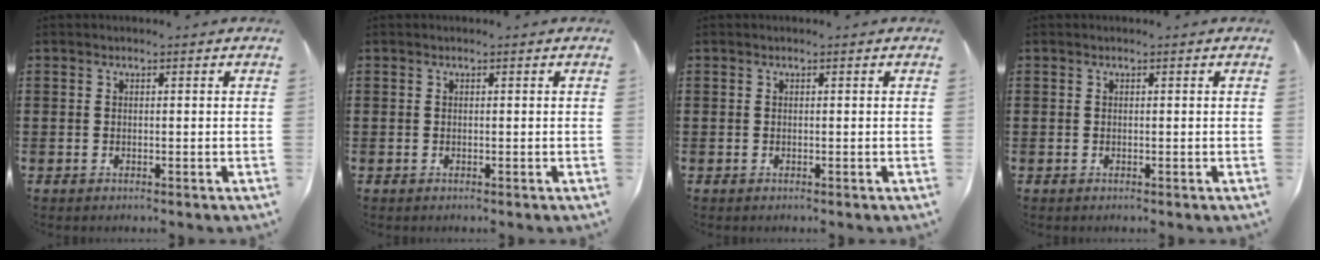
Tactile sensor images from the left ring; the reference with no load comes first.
{"total": 0.0}
{"total": 0.0}
{"total": 0.0}